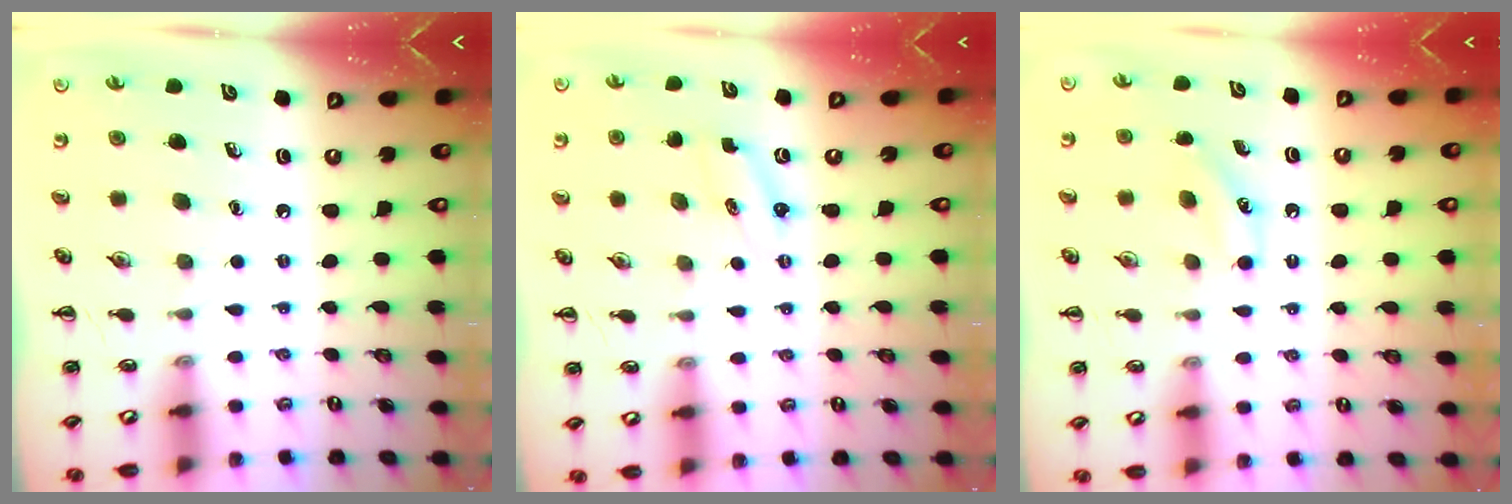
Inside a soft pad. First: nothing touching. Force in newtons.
{"total": 2.3, "press": 2.2, "slide": 0.7}
{"total": 6.2, "press": 6.0, "slide": 1.7}